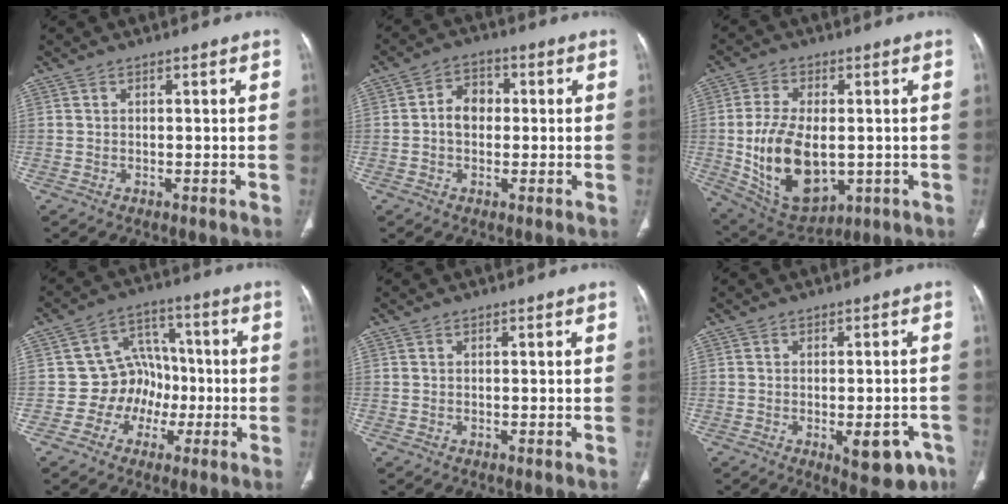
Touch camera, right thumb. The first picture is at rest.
{"total": 5.6, "force": [0.0, 4.3, 3.5], "torque": [-0.040, 0.018, -0.009]}
{"total": 16.6, "force": [-1.7, 9.6, 13.4], "torque": [-0.232, -0.007, -0.004]}
{"total": 8.8, "force": [-2.0, 8.1, 2.7], "torque": [0.018, 0.037, -0.038]}
{"total": 0.0}
{"total": 8.3, "force": [-3.7, 3.6, 6.5], "torque": [-0.057, 0.010, -0.036]}